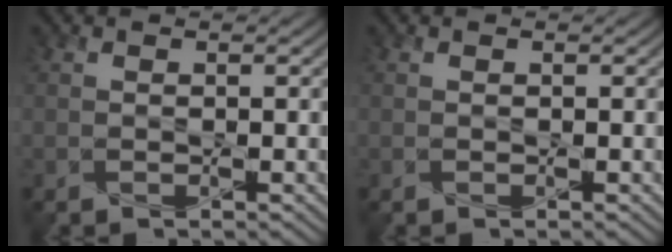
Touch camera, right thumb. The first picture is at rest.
{"total": 0.0}